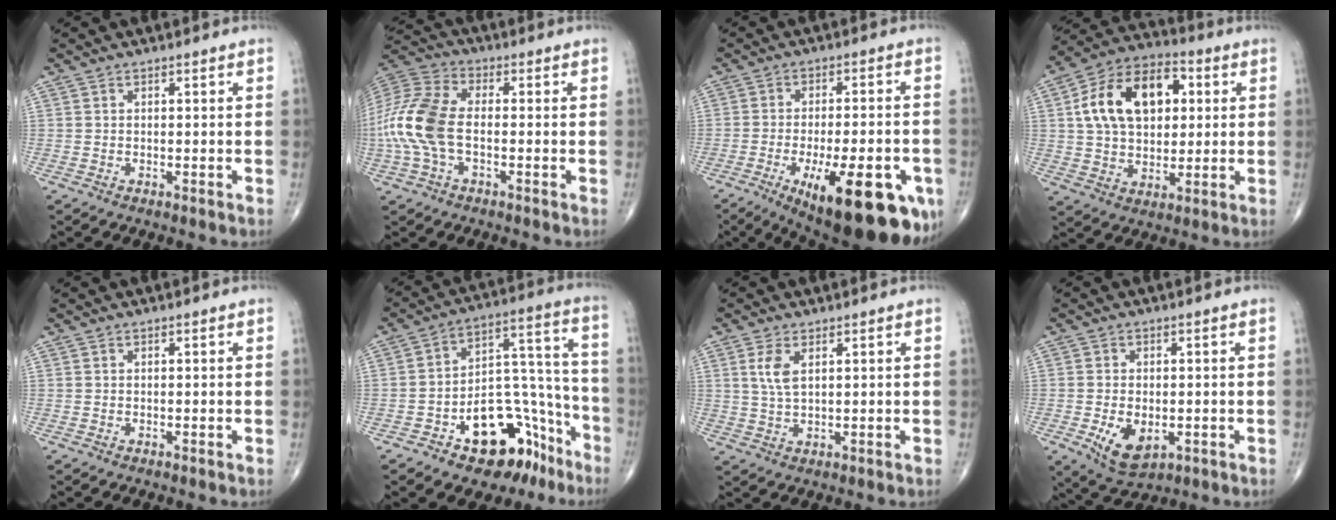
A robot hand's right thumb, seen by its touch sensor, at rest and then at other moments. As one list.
[{"total": 14.2, "force": [-1.9, 7.8, 11.8], "torque": [-0.279, 0.027, -0.040]}, {"total": 22.9, "force": [-9.8, 8.0, 19.1], "torque": [-0.214, 0.008, -0.126]}, {"total": 17.8, "force": [3.9, 11.5, 12.9], "torque": [-0.198, 0.015, 0.064]}, {"total": 0.0}, {"total": 18.9, "force": [-10.1, 10.6, 12.0], "torque": [-0.112, 0.109, -0.142]}, {"total": 4.3, "force": [1.6, 1.9, 3.5], "torque": [-0.073, -0.003, 0.037]}, {"total": 7.4, "force": [-1.9, 4.3, 5.7], "torque": [-0.092, -0.008, -0.021]}]